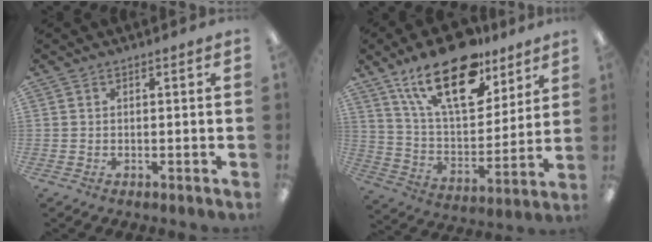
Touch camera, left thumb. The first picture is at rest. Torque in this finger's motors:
{"motor_torque": [1.63, 0.99, 1.58, -1.19, 0.34]}